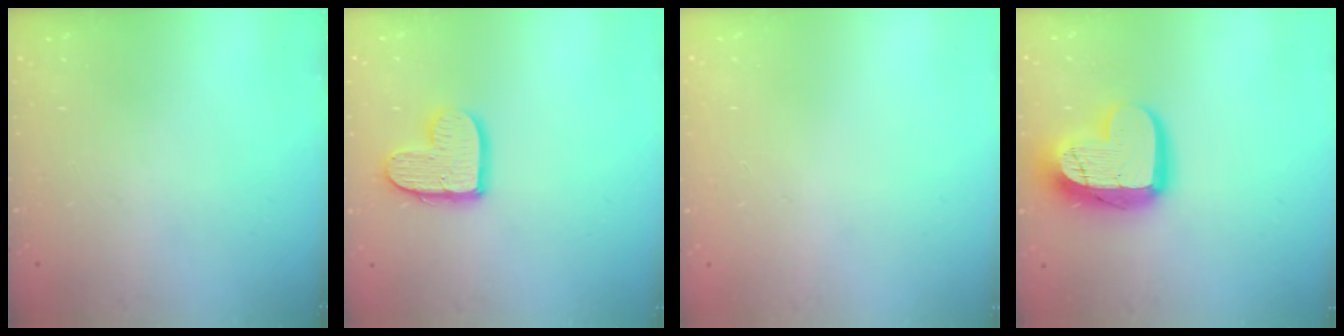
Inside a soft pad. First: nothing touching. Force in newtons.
{"total": 10.8, "press": 10.7, "slide": 0.9}
{"total": 0.6, "press": 0.6, "slide": 0.1}
{"total": 16.1, "press": 16.1, "slide": 0.9}